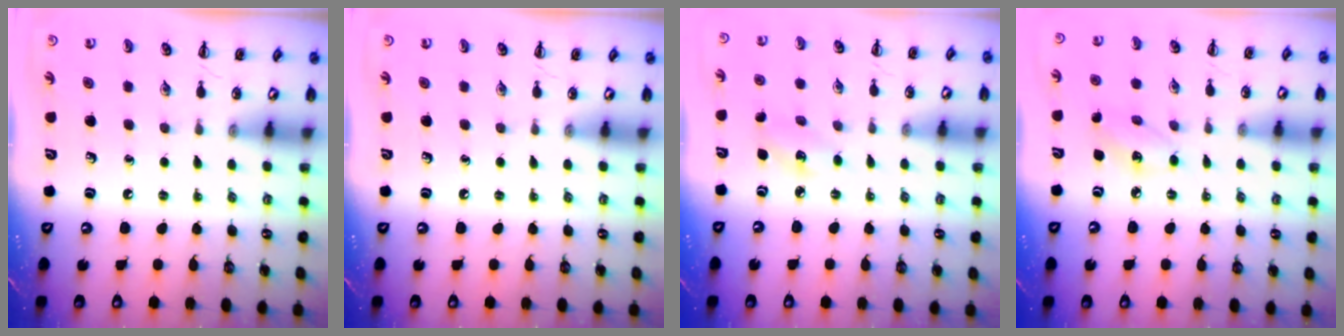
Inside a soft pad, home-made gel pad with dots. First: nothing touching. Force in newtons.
{"total": 0.0}
{"total": 3.6, "press": 3.5, "slide": 0.8}
{"total": 5.7, "press": 5.5, "slide": 1.4}